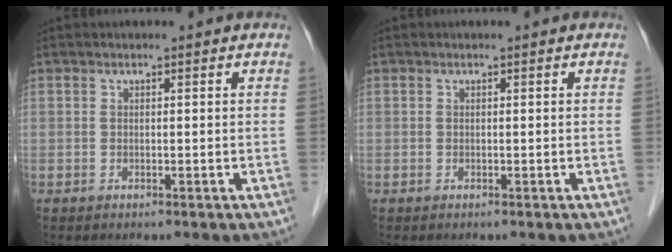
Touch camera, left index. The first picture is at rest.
{"total": 0.0}